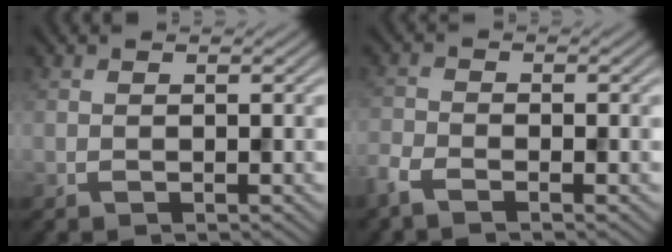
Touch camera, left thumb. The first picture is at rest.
{"total": 3.0, "force": [-2.3, 0.9, 1.7], "torque": [-0.046, -0.012, -0.060]}